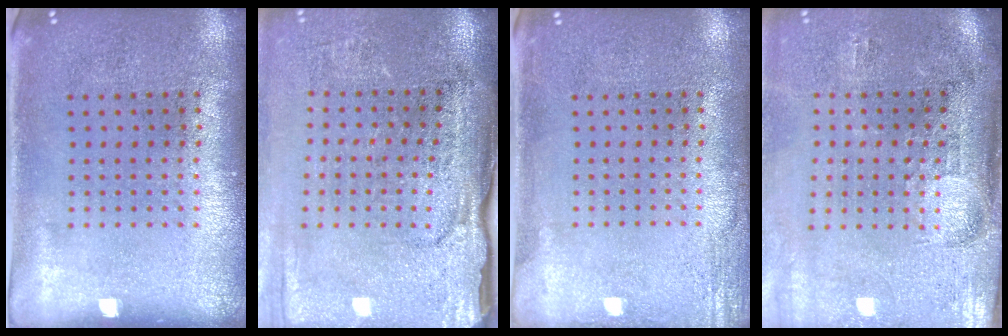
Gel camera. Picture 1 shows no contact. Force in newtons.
{"total": 4.2, "press": 3.6, "slide": 2.1}
{"total": 1.9, "press": 1.9, "slide": 0.2}
{"total": 4.6, "press": 3.8, "slide": 2.6}